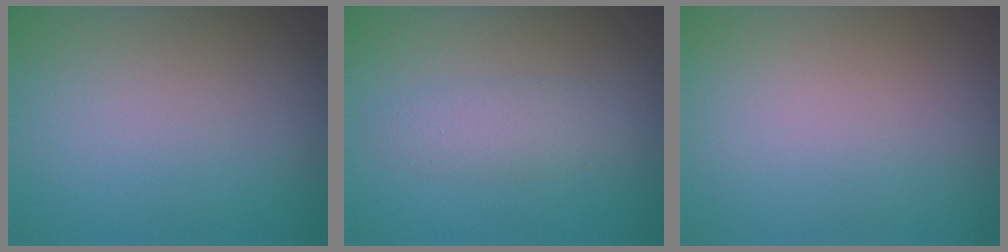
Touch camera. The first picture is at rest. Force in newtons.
{"total": 2.3, "press": 2.3, "slide": 0.1}
{"total": 0.0}